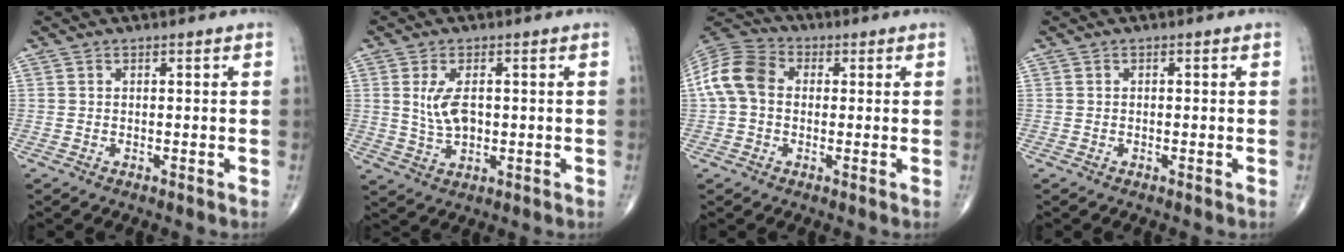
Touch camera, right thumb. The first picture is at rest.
{"total": 5.8, "force": [0.7, 3.1, 4.9], "torque": [-0.091, -0.005, 0.020]}
{"total": 10.5, "force": [0.6, 7.9, 6.9], "torque": [-0.137, 0.033, 0.001]}
{"total": 0.0}